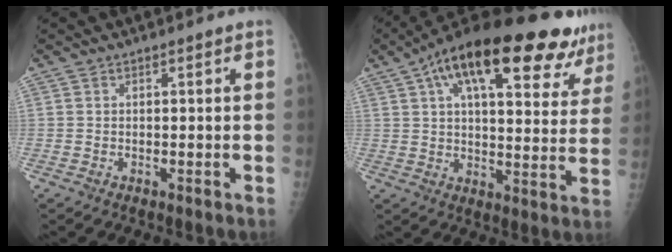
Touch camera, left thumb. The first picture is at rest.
{"total": 26.2, "force": [15.1, 9.9, 19.0], "torque": [-0.263, -0.001, 0.217]}